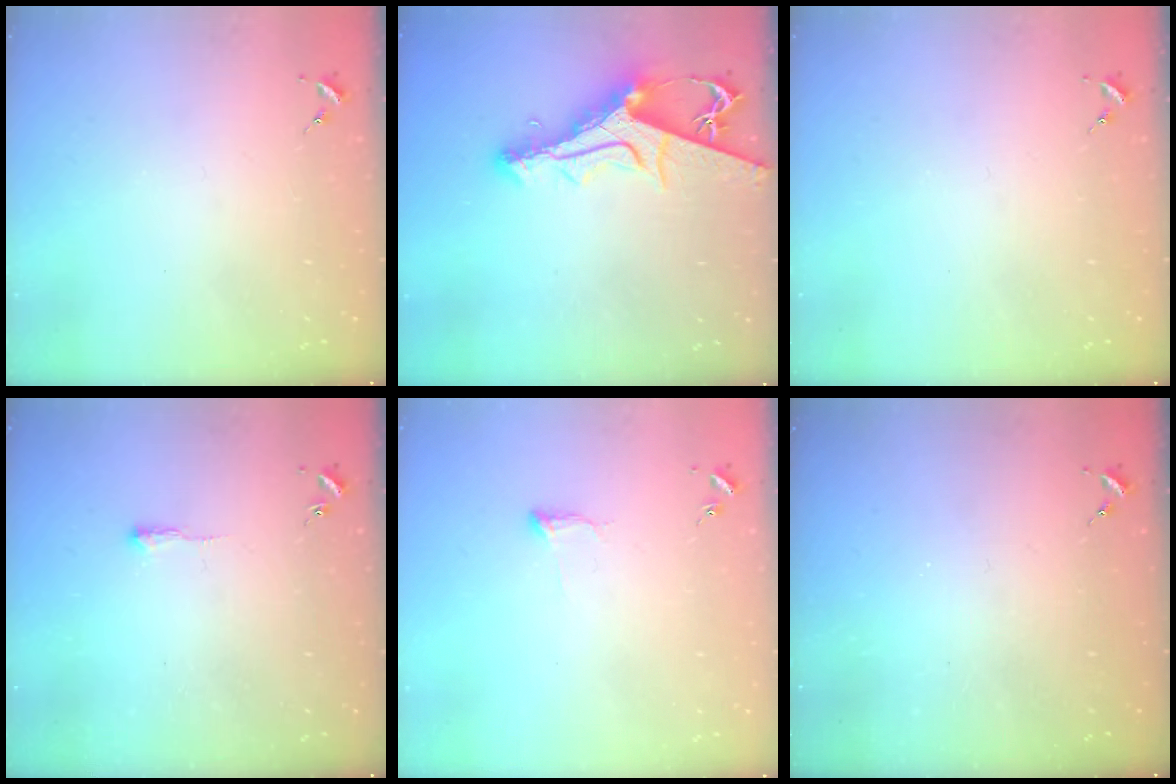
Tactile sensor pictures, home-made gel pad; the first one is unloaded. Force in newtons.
{"total": 10.7, "press": 10.7, "slide": 1.1}
{"total": 0.0}
{"total": 2.4, "press": 2.4, "slide": 0.4}
{"total": 4.7, "press": 4.7, "slide": 0.7}
{"total": 0.0}